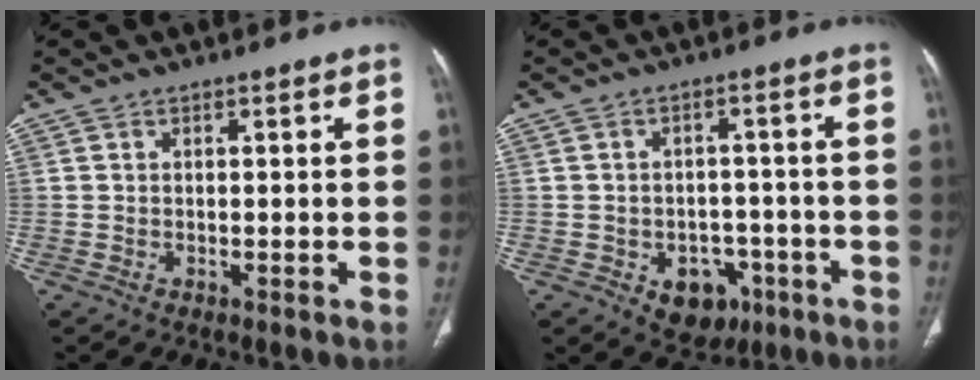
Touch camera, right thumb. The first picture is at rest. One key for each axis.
{"total": 8.2, "fx": -3.6, "fy": 6.1, "fz": 4.2, "tx": -0.025, "ty": 0.026, "tz": -0.039}